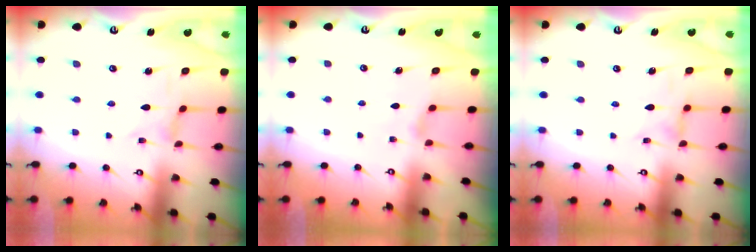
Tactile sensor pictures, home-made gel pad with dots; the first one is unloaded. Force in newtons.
{"total": 0.8, "press": 0.7, "slide": 0.3}
{"total": 0.9, "press": 0.9, "slide": 0.0}